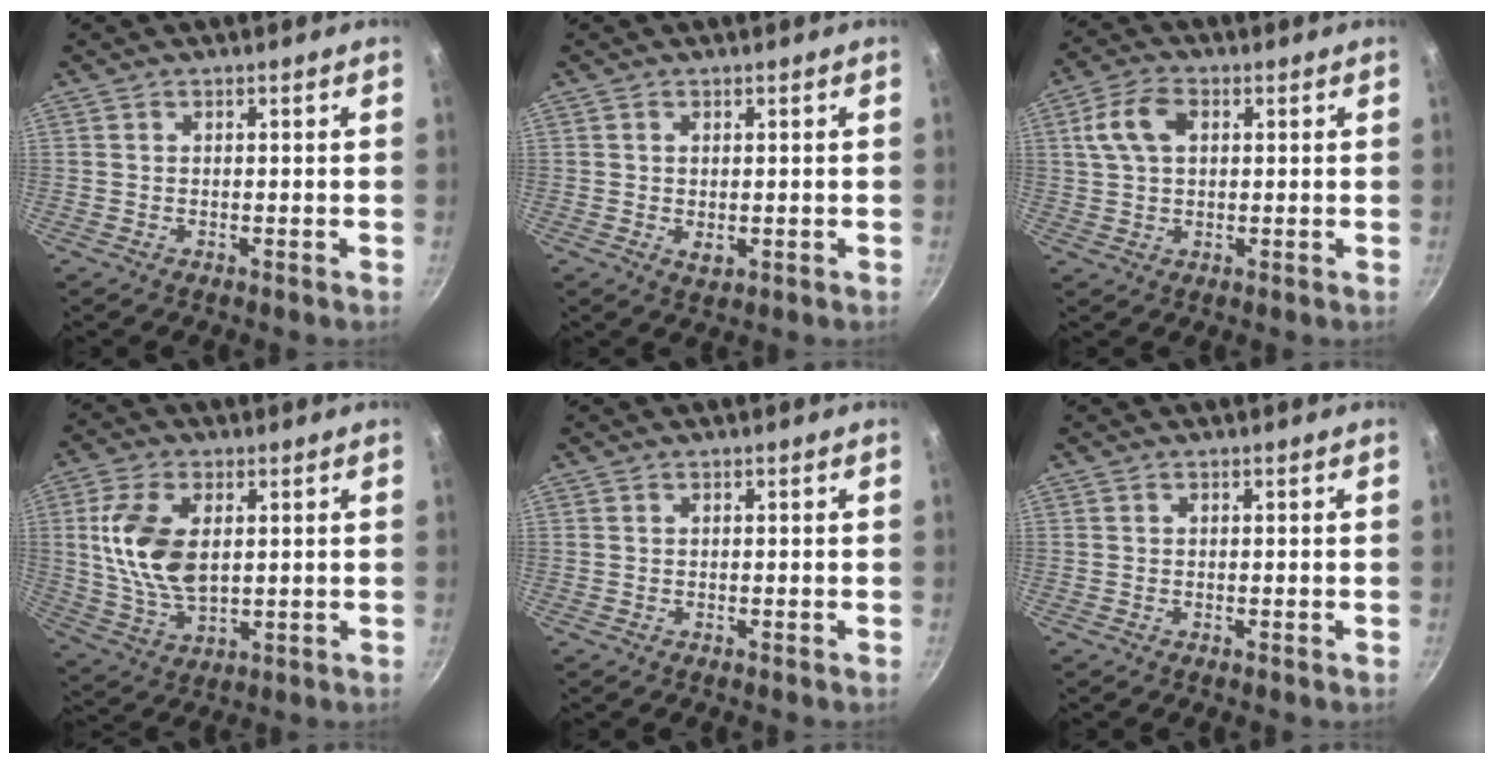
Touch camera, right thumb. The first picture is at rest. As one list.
[{"total": 2.1, "force": [0.1, 1.3, 1.6], "torque": [-0.025, -0.005, 0.003]}, {"total": 7.7, "force": [2.0, 4.9, 5.6], "torque": [-0.103, 0.014, 0.033]}, {"total": 13.1, "force": [2.3, 7.4, 10.5], "torque": [-0.199, -0.014, 0.048]}, {"total": 0.0}, {"total": 0.0}]